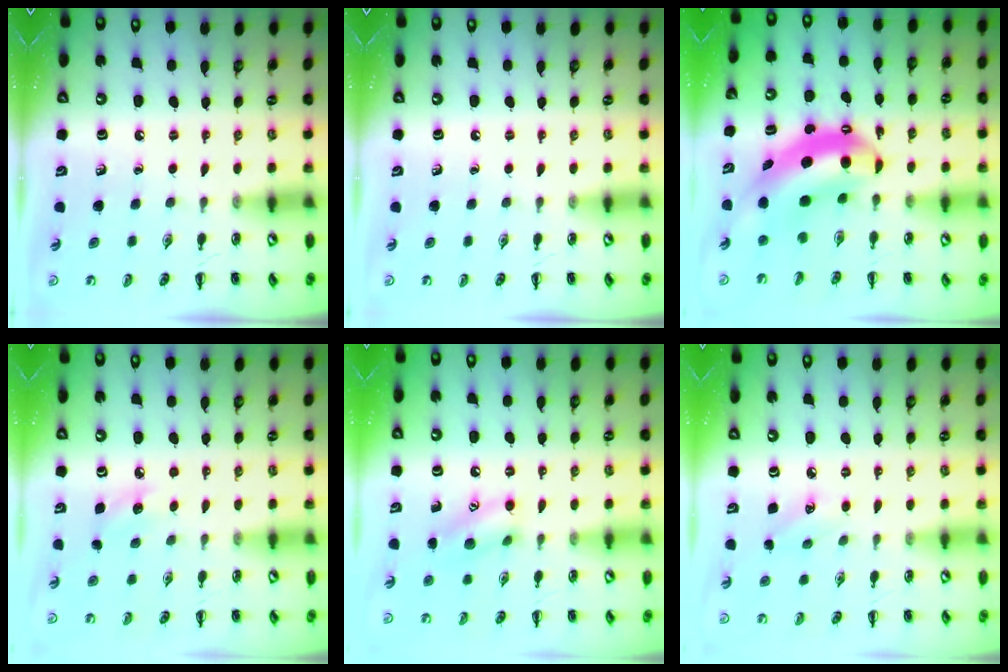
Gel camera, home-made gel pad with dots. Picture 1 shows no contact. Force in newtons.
{"total": 0.0}
{"total": 7.5, "press": 7.3, "slide": 1.8}
{"total": 6.6, "press": 6.3, "slide": 1.7}
{"total": 10.4, "press": 10.3, "slide": 0.9}
{"total": 4.5, "press": 4.3, "slide": 1.2}